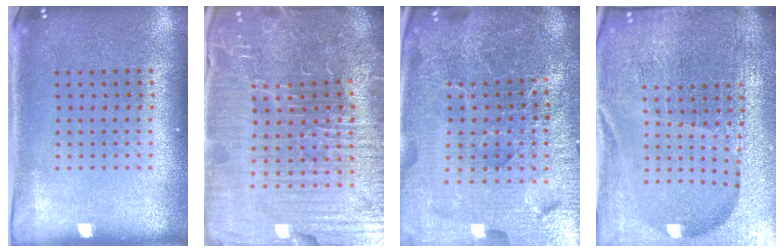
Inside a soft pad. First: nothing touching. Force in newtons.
{"total": 7.1, "press": 6.4, "slide": 3.1}
{"total": 6.5, "press": 5.8, "slide": 3.0}
{"total": 6.8, "press": 5.9, "slide": 3.4}